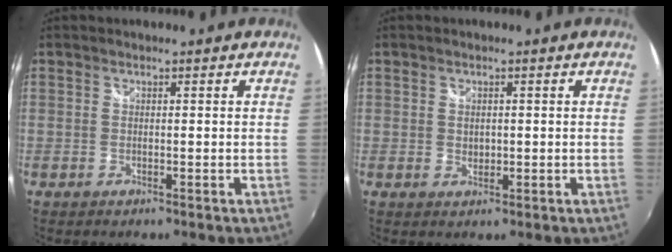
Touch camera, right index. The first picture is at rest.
{"total": 1.9, "force": [0.2, 1.5, 1.1], "torque": [-0.015, 0.000, 0.003]}